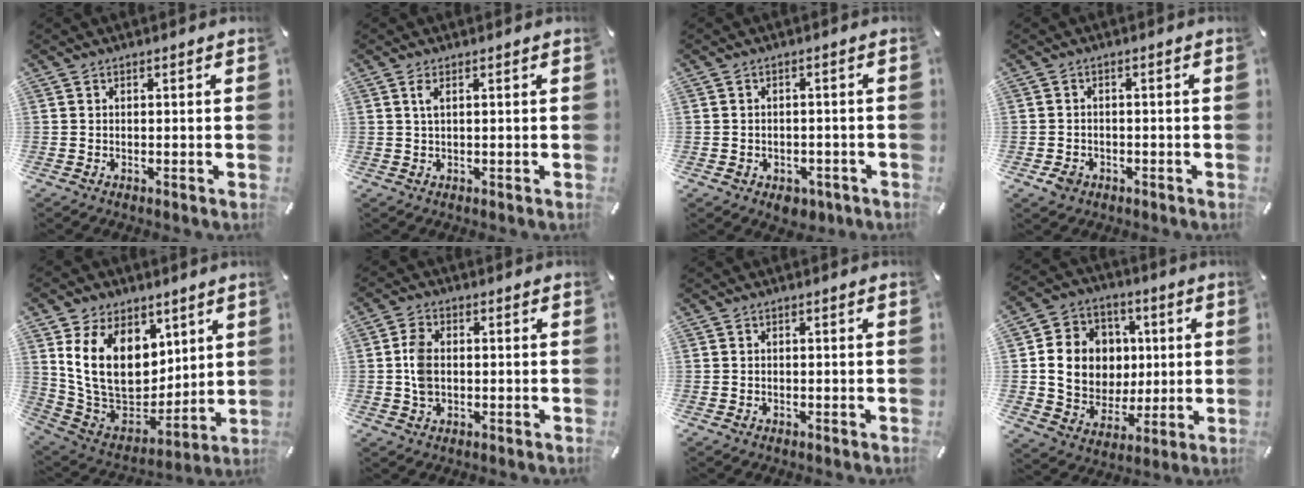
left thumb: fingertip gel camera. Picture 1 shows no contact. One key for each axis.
{"total": 1.8, "fx": 0.6, "fy": 0.4, "fz": 1.6, "tx": -0.035, "ty": 0.002, "tz": 0.009}
{"total": 3.6, "fx": -1.7, "fy": 2.9, "fz": 1.3, "tx": -0.012, "ty": 0.005, "tz": -0.031}
{"total": 3.2, "fx": -1.6, "fy": 2.5, "fz": 1.2, "tx": -0.025, "ty": 0.006, "tz": -0.031}
{"total": 18.2, "fx": 6.1, "fy": 13.7, "fz": 10.3, "tx": -0.203, "ty": -0.043, "tz": 0.119}
{"total": 5.4, "fx": 0.0, "fy": 3.8, "fz": 3.9, "tx": -0.079, "ty": 0.008, "tz": 0.000}
{"total": 0.5, "fx": -0.2, "fy": 0.5, "fz": 0.1, "tx": 0.000, "ty": 0.004, "tz": -0.006}
{"total": 14.2, "fx": 1.4, "fy": 13.1, "fz": 5.4, "tx": -0.093, "ty": 0.008, "tz": 0.041}